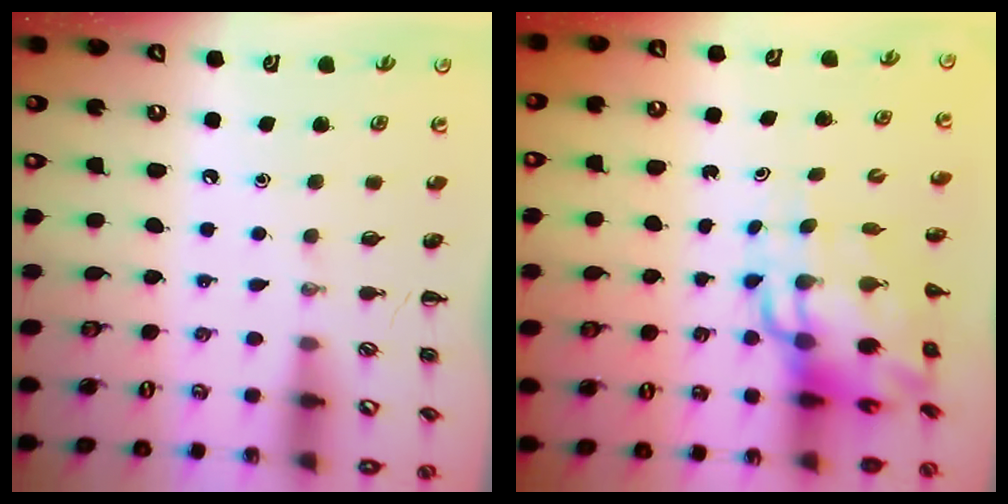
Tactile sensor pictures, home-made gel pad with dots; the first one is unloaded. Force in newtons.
{"total": 12.0, "press": 11.6, "slide": 3.2}